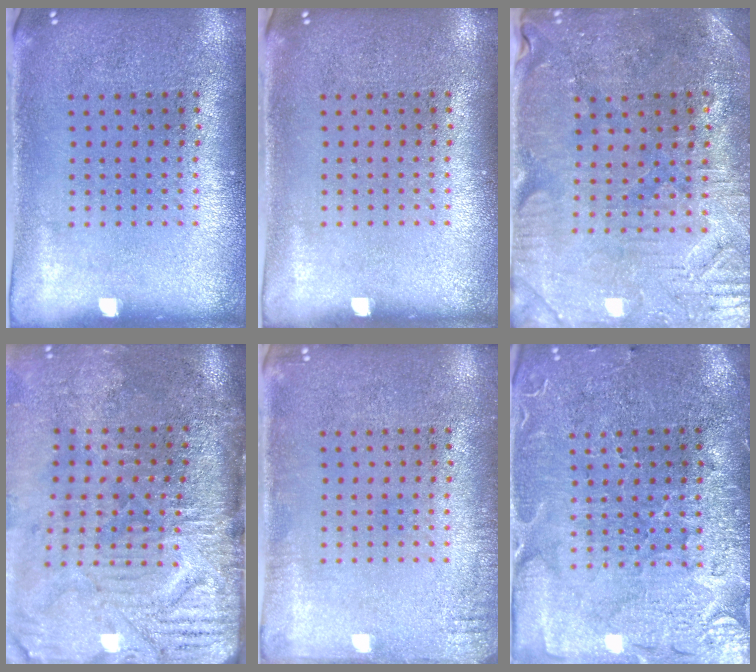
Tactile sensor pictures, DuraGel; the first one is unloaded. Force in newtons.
{"total": 0.0}
{"total": 1.2, "press": 1.1, "slide": 0.4}
{"total": 4.8, "press": 3.9, "slide": 2.7}
{"total": 1.4, "press": 1.4, "slide": 0.1}
{"total": 3.6, "press": 3.4, "slide": 1.3}